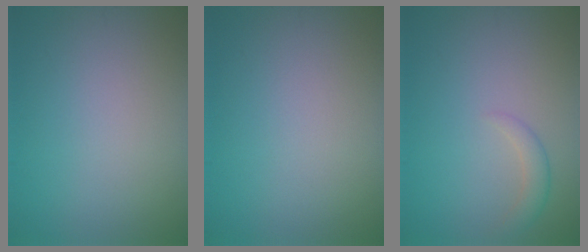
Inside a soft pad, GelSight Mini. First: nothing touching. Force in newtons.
{"total": 0.0}
{"total": 1.6, "press": 1.6, "slide": 0.0}